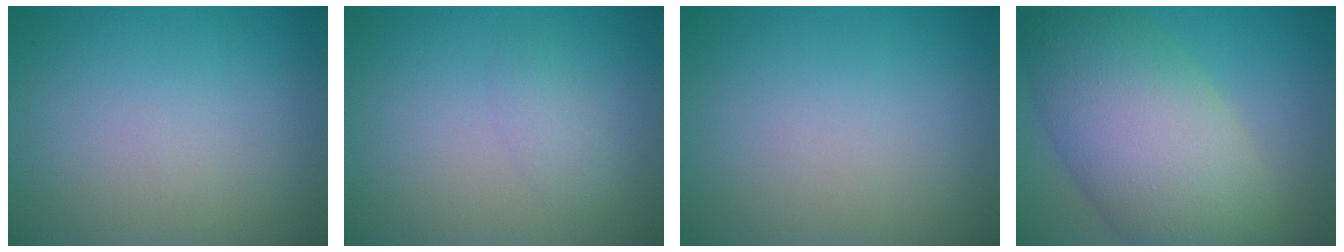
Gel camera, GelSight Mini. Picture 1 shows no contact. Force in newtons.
{"total": 1.3, "press": 1.3, "slide": 0.1}
{"total": 0.0}
{"total": 10.9, "press": 10.9, "slide": 0.2}